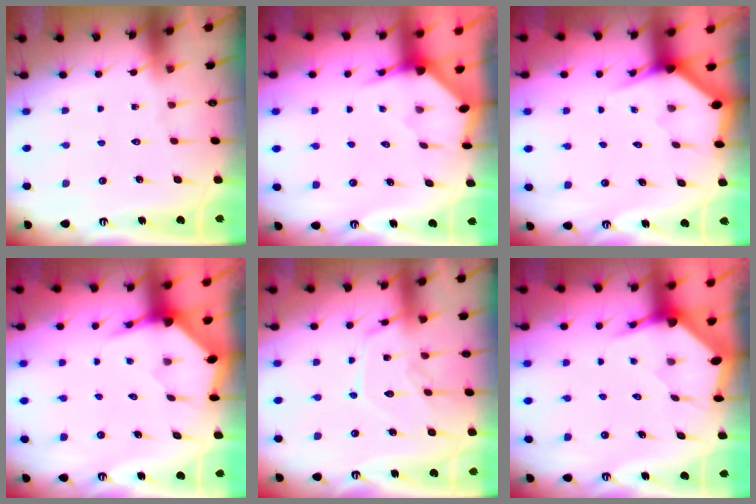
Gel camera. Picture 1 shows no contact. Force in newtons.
{"total": 3.3, "press": 3.3, "slide": 0.3}
{"total": 2.9, "press": 2.9, "slide": 0.2}
{"total": 3.4, "press": 3.4, "slide": 0.4}
{"total": 12.3, "press": 12.3, "slide": 0.9}
{"total": 3.5, "press": 3.5, "slide": 0.5}